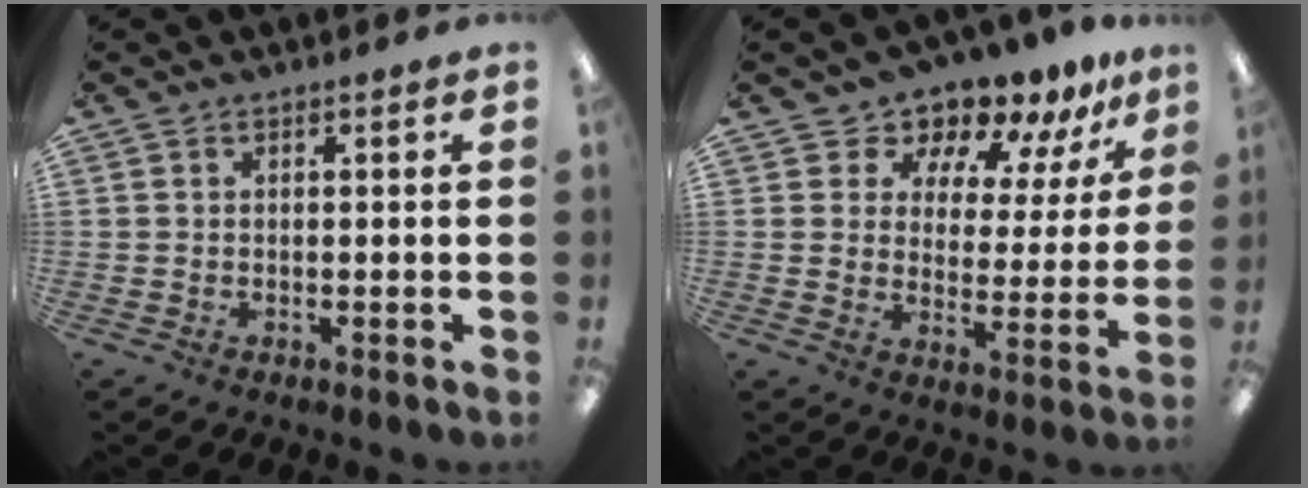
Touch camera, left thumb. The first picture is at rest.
{"total": 10.0, "force": [9.2, 3.7, 1.5], "torque": [-0.033, -0.087, 0.166]}